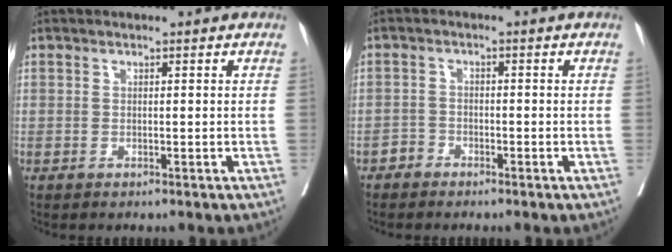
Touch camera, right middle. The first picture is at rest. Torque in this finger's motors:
{"motor_torque": [-0.02, 0.01, -0.01, 0.00]}